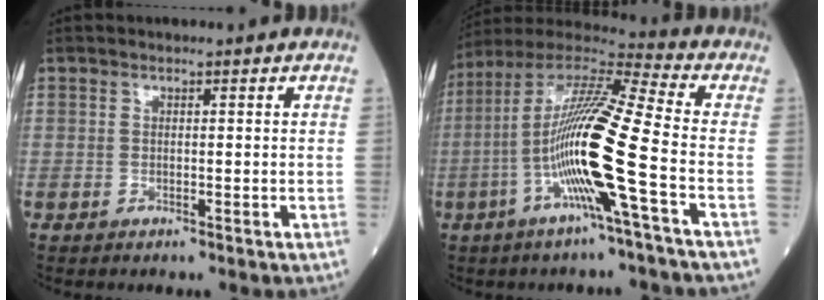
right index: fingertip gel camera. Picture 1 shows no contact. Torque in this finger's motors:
{"motor_torque": [1.32, -0.83, 1.06, 0.21]}